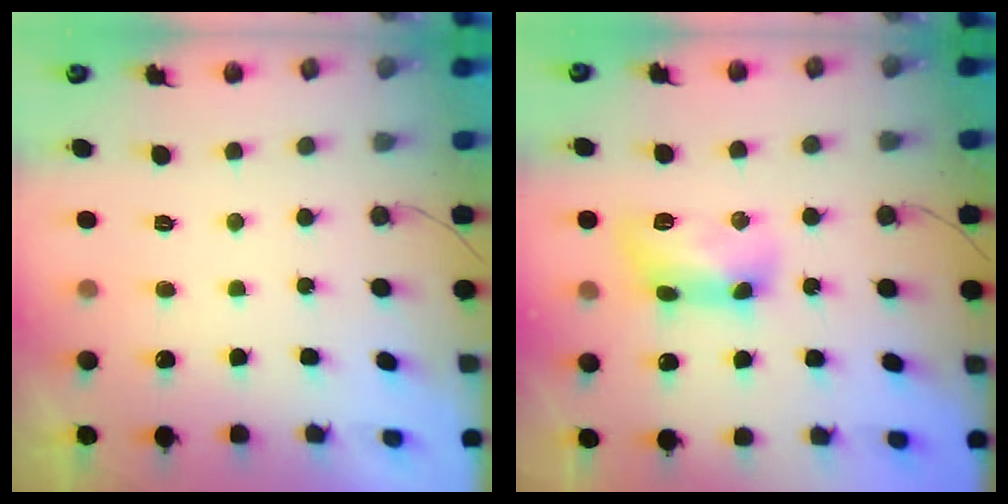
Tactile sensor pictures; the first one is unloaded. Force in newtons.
{"total": 10.2, "press": 10.1, "slide": 1.2}